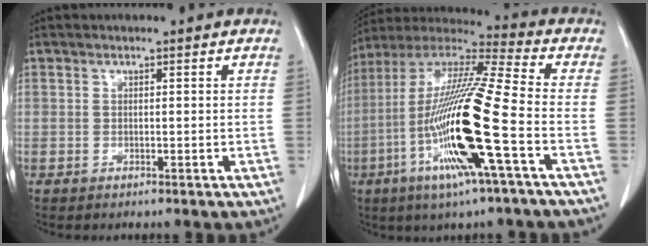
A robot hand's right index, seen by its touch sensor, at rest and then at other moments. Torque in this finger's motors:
{"motor_torque": [2.14, 0.00, 1.05, 0.21]}